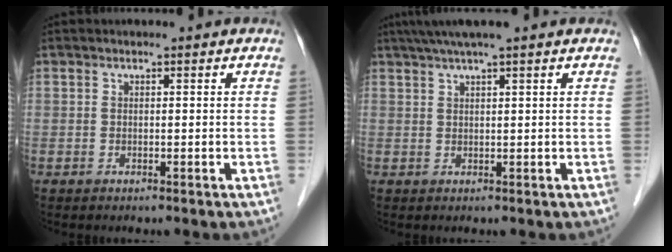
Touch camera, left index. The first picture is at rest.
{"total": 5.8, "force": [4.5, -0.6, 3.6], "torque": [-0.060, 0.033, 0.078]}